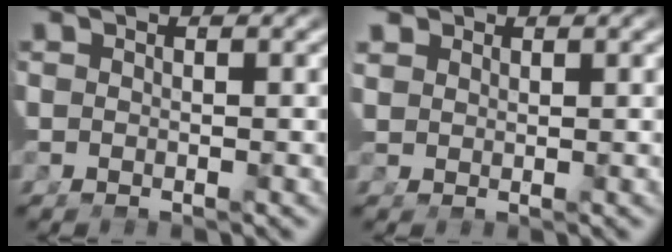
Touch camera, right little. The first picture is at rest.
{"total": 1.2, "force": [1.1, 0.1, 0.5], "torque": [-0.008, -0.003, 0.032]}